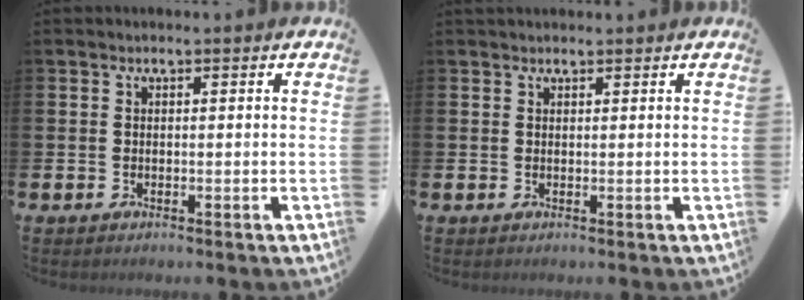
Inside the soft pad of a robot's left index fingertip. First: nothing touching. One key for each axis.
{"total": 0.9, "fx": 0.9, "fy": 0.2, "fz": 0.1, "tx": 0.009, "ty": -0.001, "tz": 0.014}